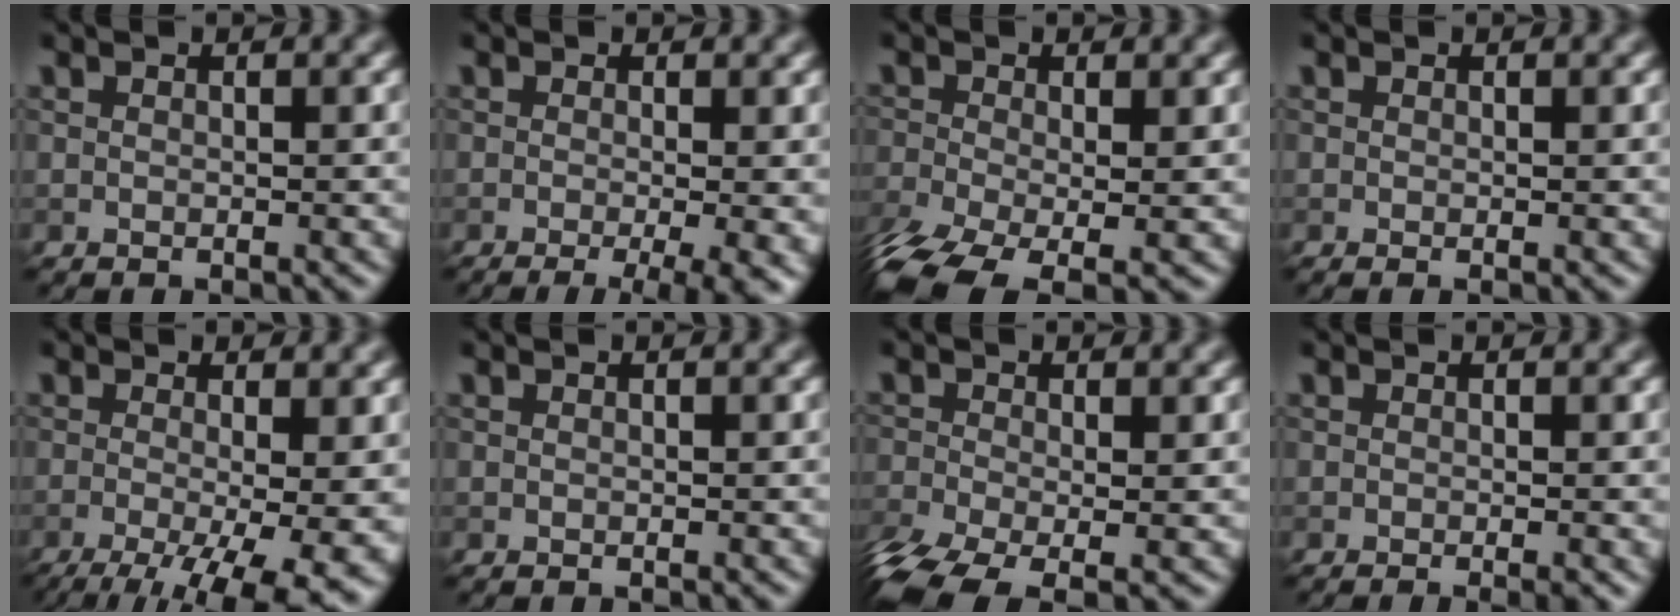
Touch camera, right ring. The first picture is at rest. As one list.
[{"total": 6.9, "force": [-2.0, 2.4, 6.1], "torque": [-0.059, -0.006, -0.026]}, {"total": 7.7, "force": [-4.3, 3.0, 5.6], "torque": [-0.130, -0.031, -0.085]}, {"total": 0.5, "force": [-0.1, 0.1, 0.5], "torque": [-0.008, -0.004, -0.002]}, {"total": 11.9, "force": [-3.8, 4.5, 10.4], "torque": [-0.144, -0.027, -0.042]}, {"total": 0.0}, {"total": 6.7, "force": [-3.9, 2.6, 4.9], "torque": [-0.112, -0.026, -0.079]}, {"total": 1.8, "force": [-0.5, 0.5, 1.7], "torque": [-0.014, -0.008, -0.007]}]